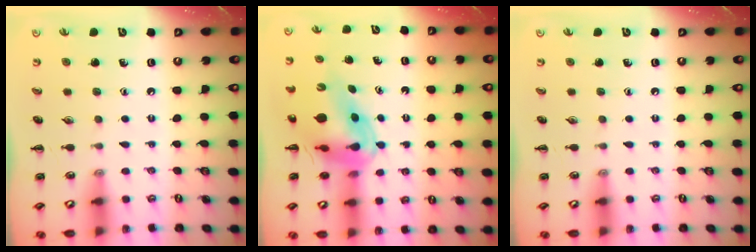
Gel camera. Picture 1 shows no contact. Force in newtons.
{"total": 10.8, "press": 10.3, "slide": 3.3}
{"total": 0.0}